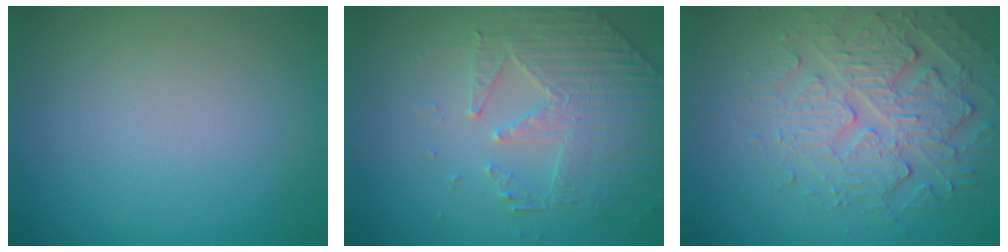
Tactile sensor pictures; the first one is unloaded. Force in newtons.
{"total": 5.0, "press": 3.7, "slide": 3.4}
{"total": 4.7, "press": 4.1, "slide": 2.3}